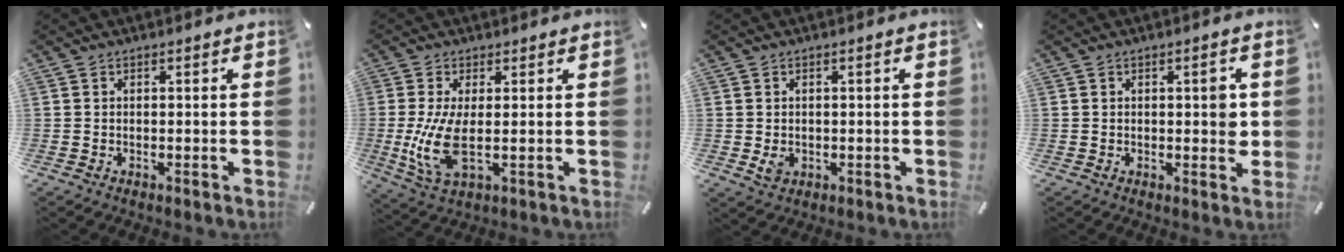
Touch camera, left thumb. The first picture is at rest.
{"total": 9.5, "force": [-0.2, 3.4, 8.9], "torque": [-0.213, -0.034, -0.005]}
{"total": 2.7, "force": [-0.4, 2.3, 1.3], "torque": [-0.023, -0.003, -0.009]}
{"total": 3.8, "force": [0.5, 1.8, 3.3], "torque": [-0.033, -0.007, -0.001]}